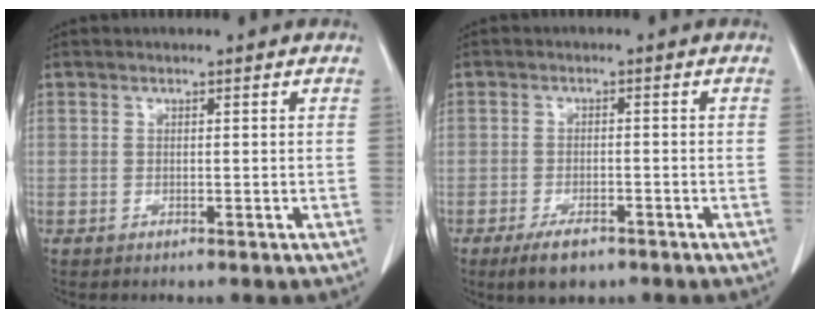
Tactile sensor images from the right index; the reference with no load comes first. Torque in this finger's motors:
{"motor_torque": [-0.55, 0.01, -0.19, -0.07]}